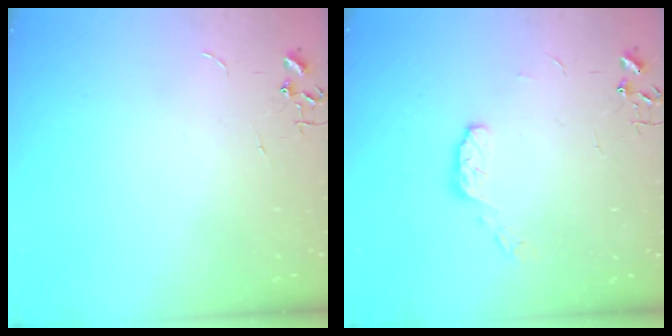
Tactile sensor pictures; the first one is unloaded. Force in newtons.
{"total": 6.4, "press": 6.3, "slide": 0.4}